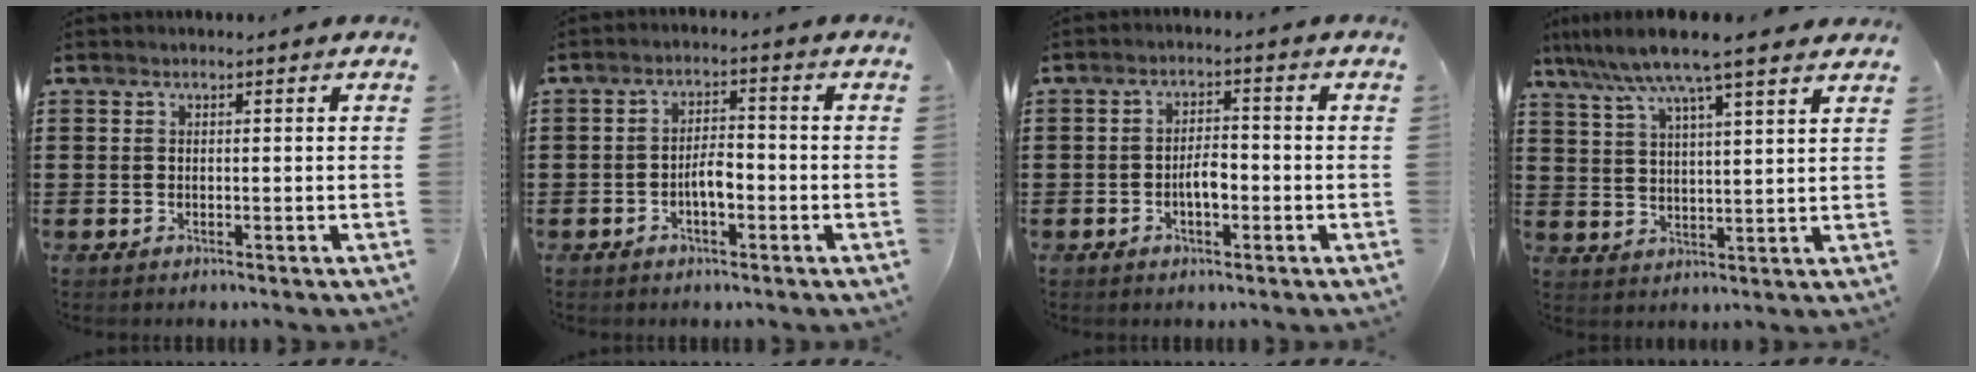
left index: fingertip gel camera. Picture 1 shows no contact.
{"total": 3.7, "force": [-1.4, 1.4, 3.2], "torque": [-0.064, 0.006, -0.029]}
{"total": 3.5, "force": [-1.0, 1.4, 3.0], "torque": [-0.055, 0.006, -0.020]}
{"total": 8.4, "force": [6.8, 0.1, 4.9], "torque": [-0.115, -0.020, 0.120]}